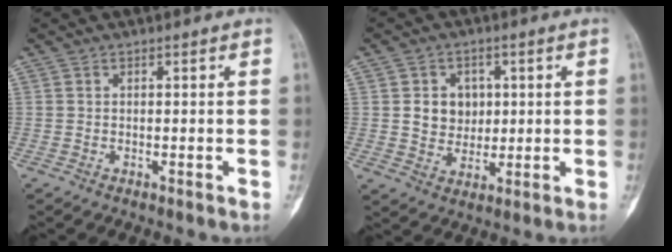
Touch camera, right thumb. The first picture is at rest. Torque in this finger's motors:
{"motor_torque": [1.03, 0.95, 0.36, -0.19, 0.12]}